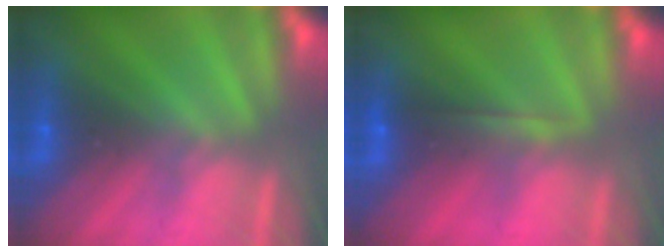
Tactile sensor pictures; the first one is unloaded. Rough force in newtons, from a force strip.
{"total": 1.8}